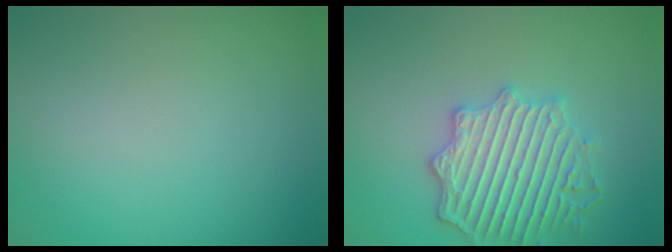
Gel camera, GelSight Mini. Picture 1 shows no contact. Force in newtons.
{"total": 4.9, "press": 4.5, "slide": 1.8}